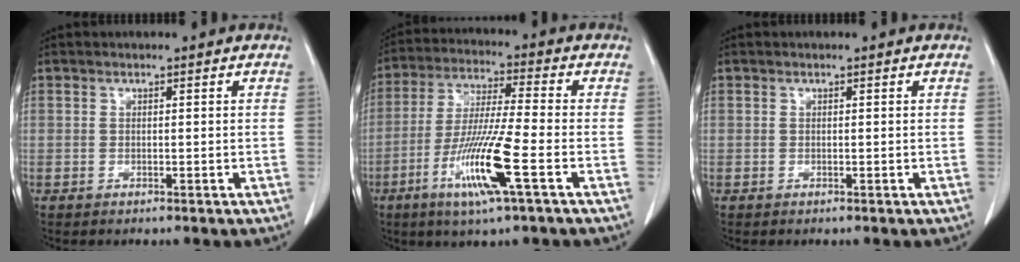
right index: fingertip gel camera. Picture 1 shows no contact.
{"total": 12.6, "force": [-5.0, -0.2, 11.6], "torque": [-0.233, -0.022, -0.097]}
{"total": 0.0}